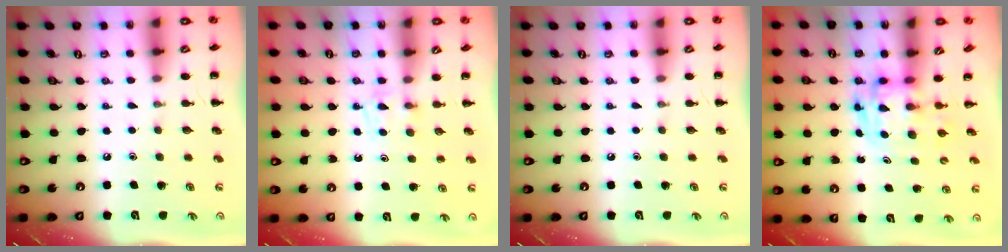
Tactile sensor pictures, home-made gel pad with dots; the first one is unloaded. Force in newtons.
{"total": 3.0, "press": 2.8, "slide": 1.1}
{"total": 0.0}
{"total": 3.5, "press": 3.4, "slide": 0.6}